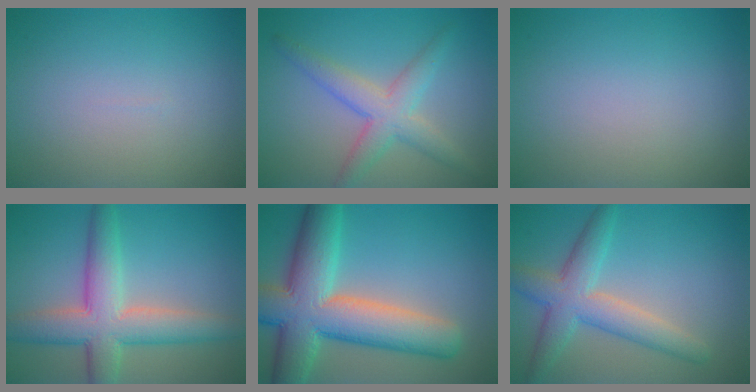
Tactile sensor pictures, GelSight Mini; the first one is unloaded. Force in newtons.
{"total": 4.3, "press": 4.2, "slide": 0.1}
{"total": 0.0}
{"total": 7.2, "press": 7.2, "slide": 0.1}
{"total": 11.8, "press": 11.8, "slide": 0.7}
{"total": 5.2, "press": 5.2, "slide": 0.2}